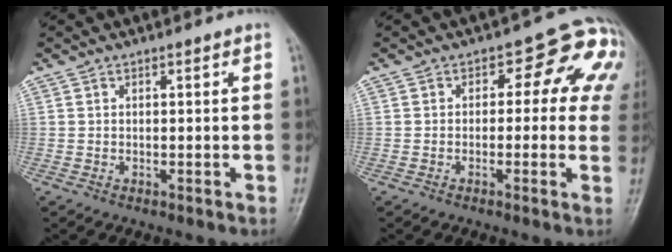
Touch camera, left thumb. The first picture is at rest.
{"total": 9.7, "force": [1.5, 5.9, 7.6], "torque": [-0.035, 0.022, 0.002]}